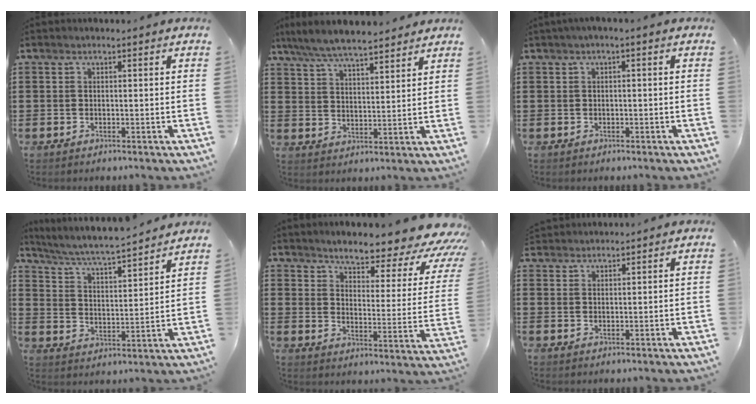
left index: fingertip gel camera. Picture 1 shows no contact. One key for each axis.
{"total": 6.2, "fx": 5.8, "fy": 0.5, "fz": 2.2, "tx": -0.064, "ty": -0.022, "tz": 0.104}
{"total": 1.1, "fx": -0.7, "fy": 0.1, "fz": 0.9, "tx": -0.013, "ty": -0.003, "tz": -0.013}
{"total": 4.8, "fx": 4.4, "fy": -0.3, "fz": 1.9, "tx": -0.058, "ty": -0.038, "tz": 0.066}
{"total": 6.5, "fx": 5.6, "fy": 0.5, "fz": 3.3, "tx": -0.065, "ty": -0.053, "tz": 0.083}
{"total": 1.9, "fx": 1.9, "fy": -0.1, "fz": -0.2, "tx": -0.001, "ty": -0.001, "tz": 0.037}